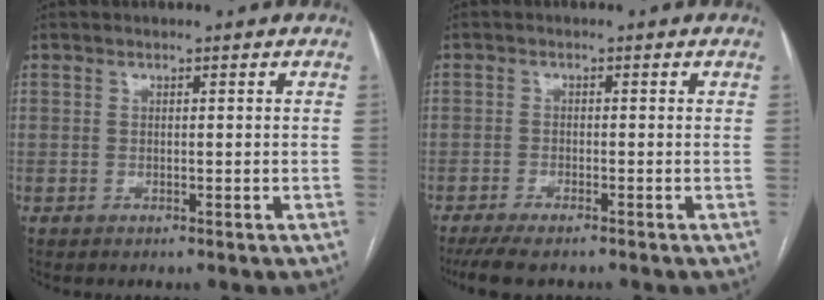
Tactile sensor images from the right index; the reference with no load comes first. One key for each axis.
{"total": 5.4, "fx": -4.3, "fy": 1.1, "fz": 3.1, "tx": -0.050, "ty": -0.011, "tz": -0.072}